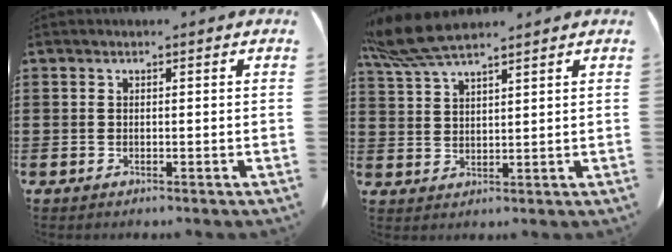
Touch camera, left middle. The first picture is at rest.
{"total": 6.7, "force": [5.6, 1.0, 3.6], "torque": [-0.086, -0.007, 0.106]}